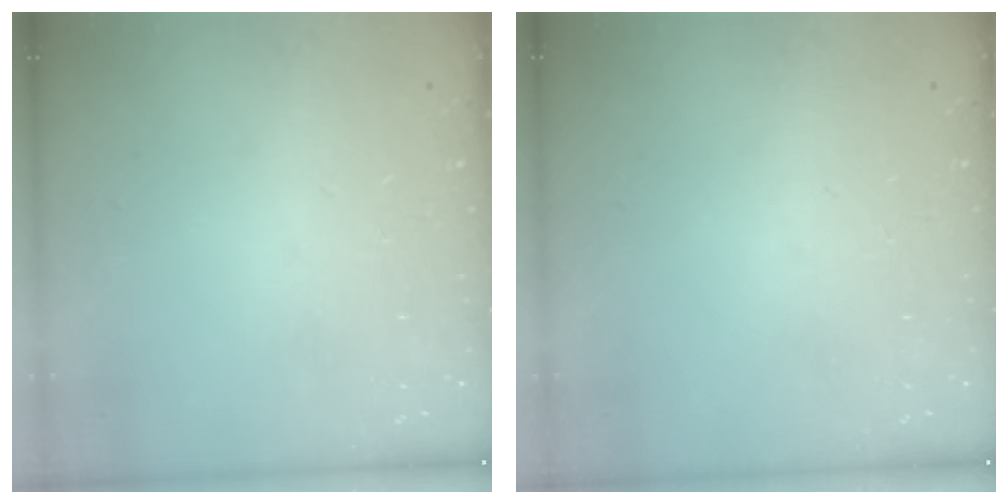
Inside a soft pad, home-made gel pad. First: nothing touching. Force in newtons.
{"total": 0.0}